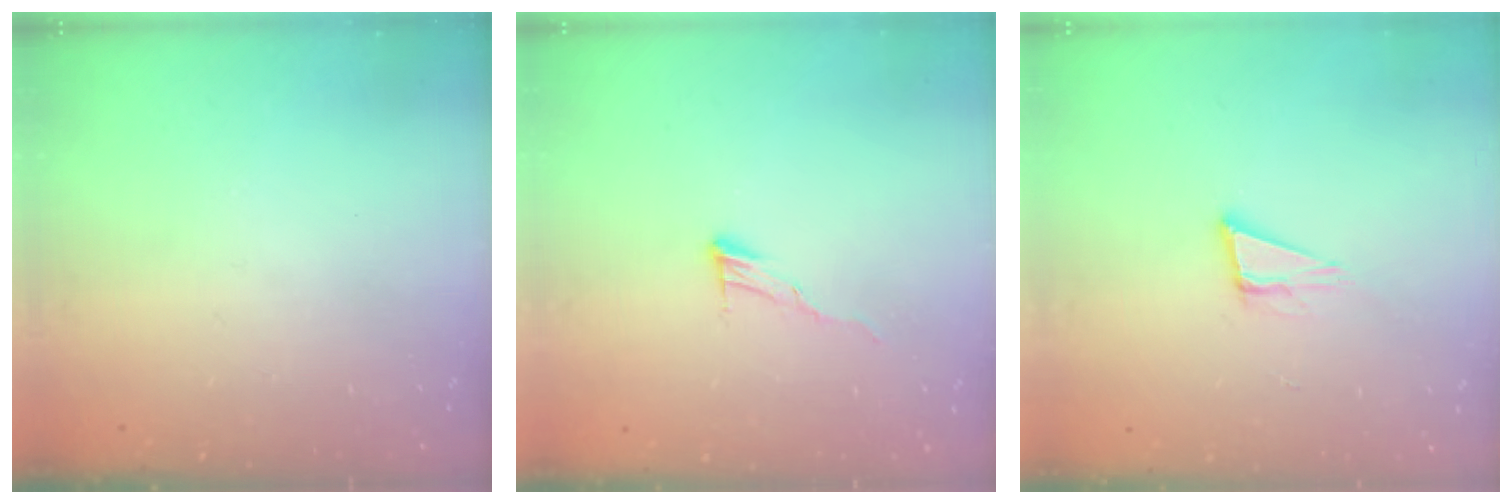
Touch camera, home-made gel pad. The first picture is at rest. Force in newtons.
{"total": 6.6, "press": 6.6, "slide": 0.5}
{"total": 7.7, "press": 7.0, "slide": 3.2}